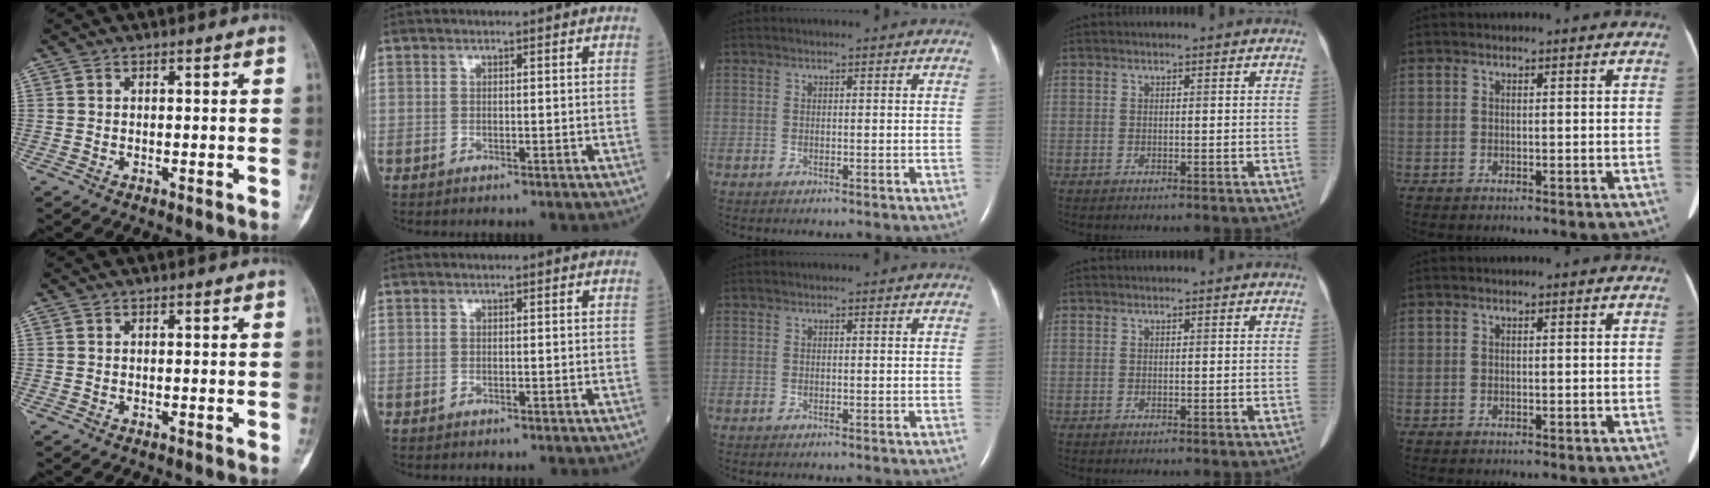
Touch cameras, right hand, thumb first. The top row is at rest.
{}